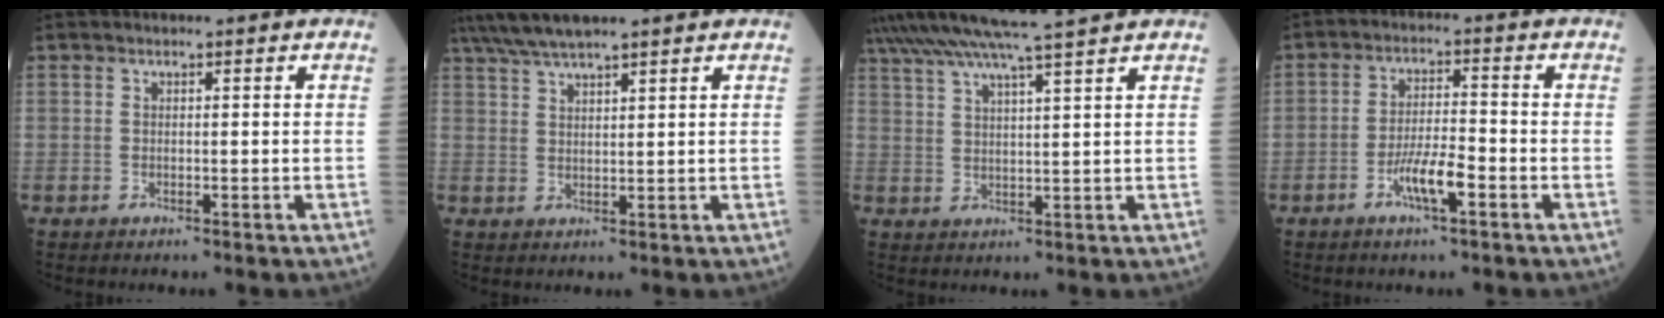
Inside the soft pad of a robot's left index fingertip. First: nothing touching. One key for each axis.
{"total": 8.1, "fx": 6.8, "fy": 0.4, "fz": 4.4, "tx": -0.081, "ty": 0.039, "tz": 0.119}
{"total": 12.4, "fx": 10.4, "fy": -1.3, "fz": 6.7, "tx": -0.118, "ty": 0.025, "tz": 0.155}
{"total": 5.5, "fx": -2.7, "fy": 0.8, "fz": 4.7, "tx": -0.095, "ty": -0.002, "tz": -0.053}